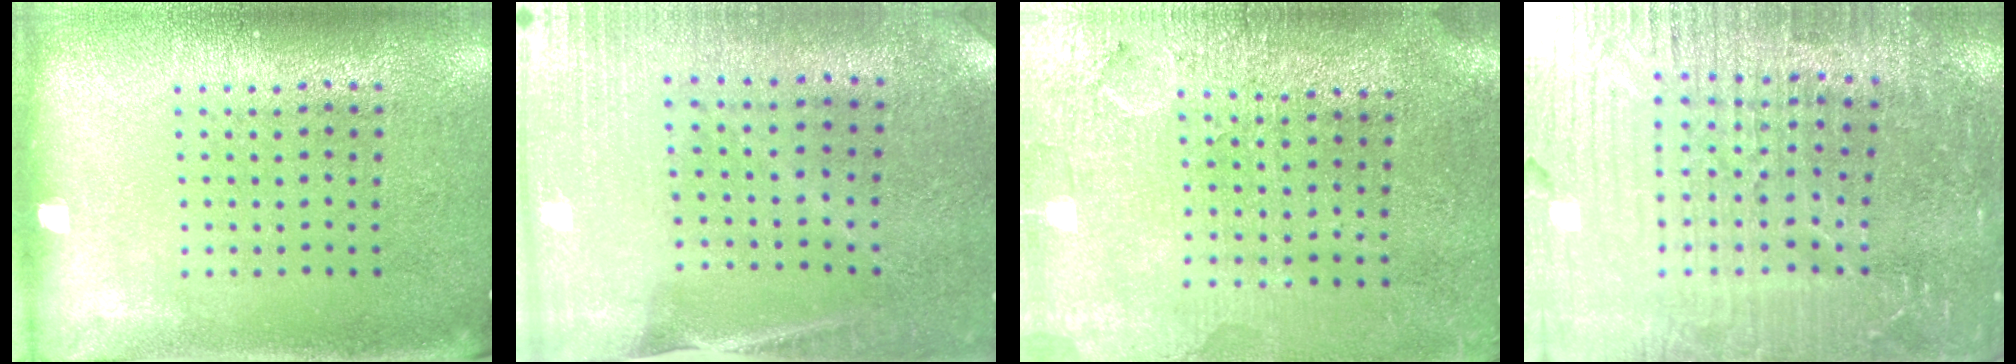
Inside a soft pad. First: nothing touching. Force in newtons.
{"total": 0.5, "press": 0.5, "slide": 0.0}
{"total": 3.7, "press": 3.4, "slide": 1.4}
{"total": 5.6, "press": 5.1, "slide": 2.2}